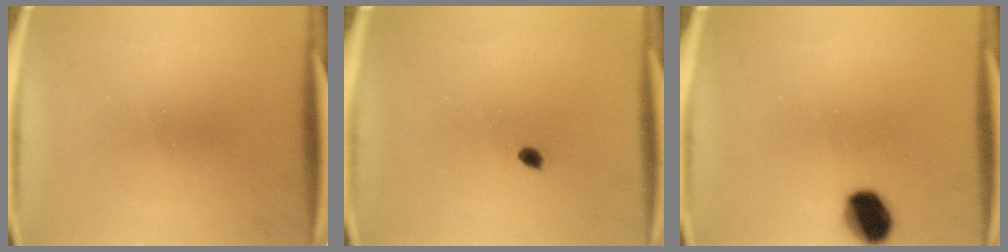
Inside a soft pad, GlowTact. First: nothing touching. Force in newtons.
{"total": 1.1}
{"total": 8.1}